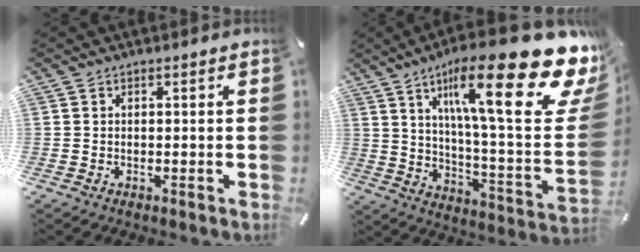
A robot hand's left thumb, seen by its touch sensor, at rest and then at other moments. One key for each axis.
{"total": 29.9, "fx": 16.3, "fy": 7.2, "fz": 24.1, "tx": -0.374, "ty": -0.099, "tz": 0.256}